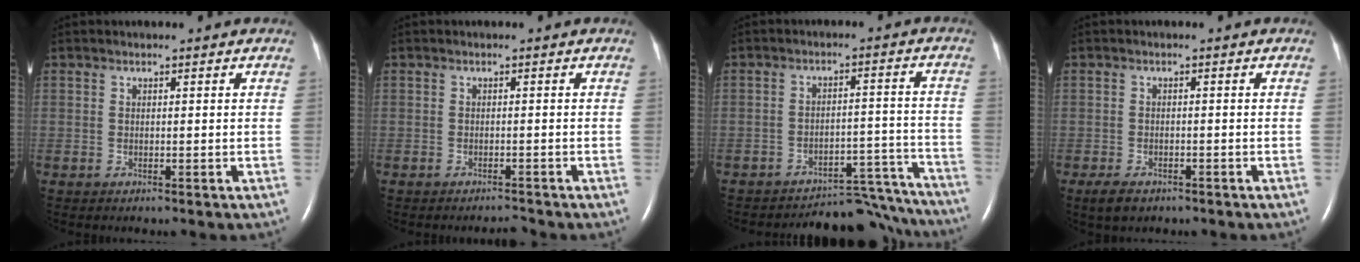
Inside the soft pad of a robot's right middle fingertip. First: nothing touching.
{"total": 1.1, "force": [-1.1, -0.1, 0.1], "torque": [-0.004, -0.006, -0.014]}
{"total": 13.9, "force": [-13.6, 2.5, 0.2], "torque": [0.018, 0.042, -0.174]}
{"total": 2.9, "force": [-2.0, 1.5, 1.5], "torque": [-0.031, -0.003, -0.026]}